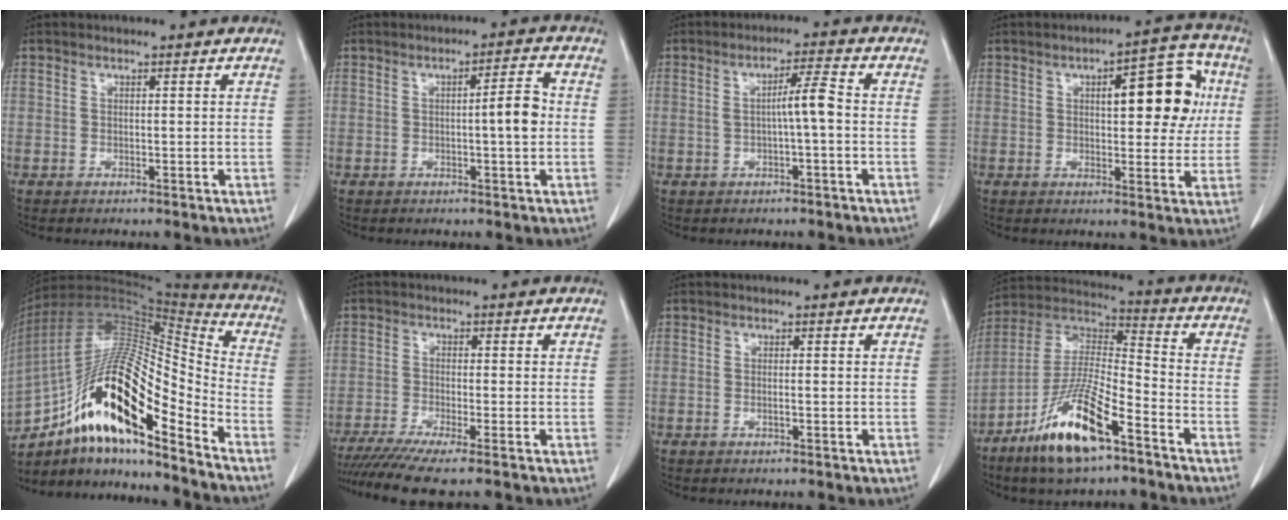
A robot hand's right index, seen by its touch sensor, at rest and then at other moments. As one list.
[{"total": 4.5, "force": [-0.2, 0.4, 4.5], "torque": [-0.063, 0.007, -0.005]}, {"total": 4.3, "force": [-0.3, 0.0, 4.3], "torque": [-0.071, 0.009, -0.005]}, {"total": 11.4, "force": [2.8, 4.0, 10.3], "torque": [-0.127, 0.029, 0.035]}, {"total": 22.7, "force": [-13.0, 4.7, 18.0], "torque": [-0.330, 0.004, -0.225]}, {"total": 8.3, "force": [-6.8, -0.6, 4.7], "torque": [-0.070, -0.017, -0.111]}, {"total": 0.5, "force": [-0.2, 0.0, 0.5], "torque": [-0.011, 0.000, -0.002]}, {"total": 15.8, "force": [-9.3, 3.3, 12.3], "torque": [-0.245, -0.012, -0.172]}]